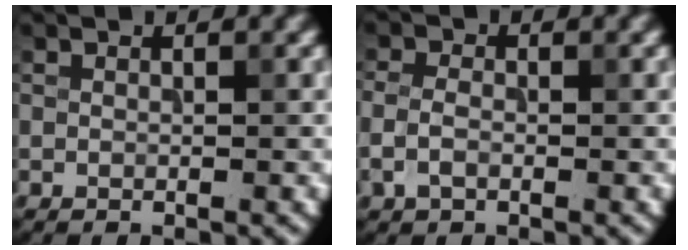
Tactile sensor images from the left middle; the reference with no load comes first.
{"total": 2.0, "force": [-0.6, 1.3, 1.4], "torque": [-0.032, 0.003, -0.016]}